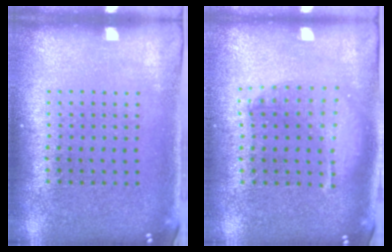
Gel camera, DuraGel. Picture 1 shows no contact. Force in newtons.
{"total": 1.4, "press": 1.3, "slide": 0.5}